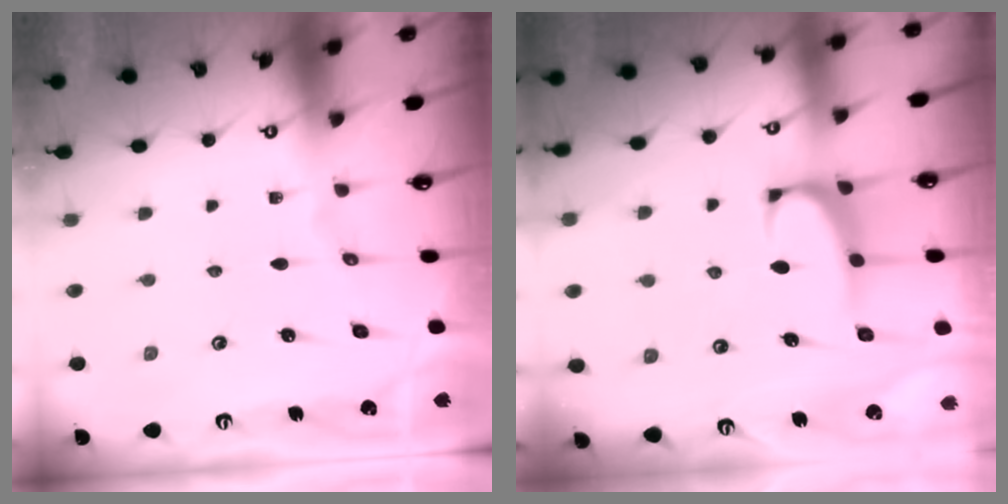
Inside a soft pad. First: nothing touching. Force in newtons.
{"total": 0.8, "press": 0.4, "slide": 0.7}